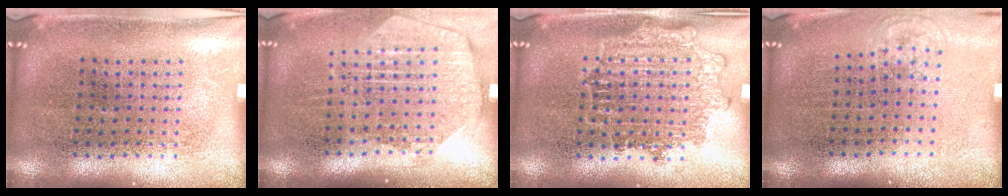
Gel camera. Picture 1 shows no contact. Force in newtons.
{"total": 1.9, "press": 1.7, "slide": 0.9}
{"total": 1.2, "press": 1.2, "slide": 0.3}
{"total": 0.6, "press": 0.5, "slide": 0.3}